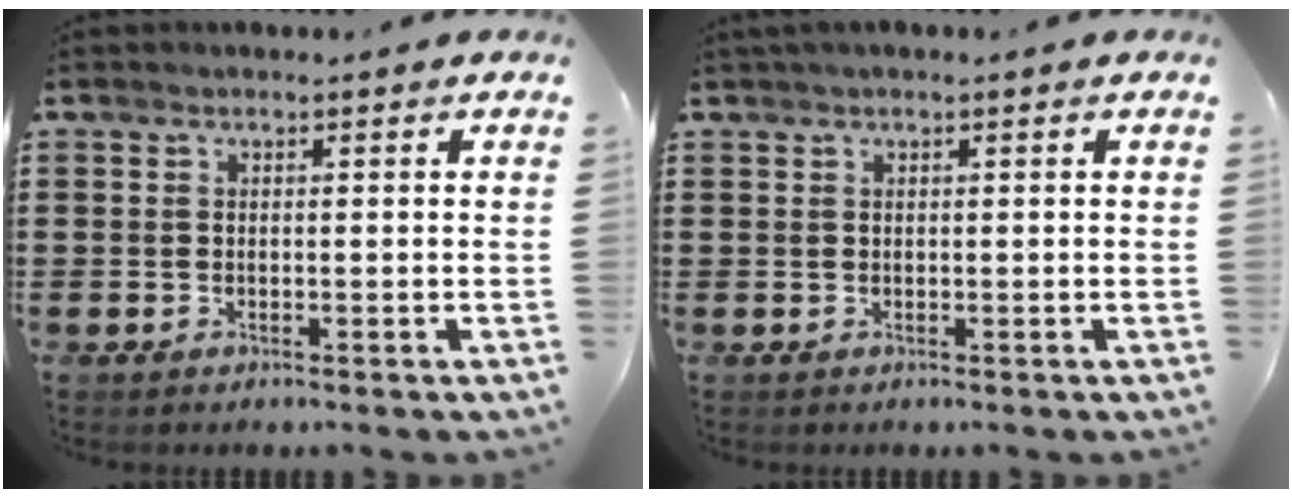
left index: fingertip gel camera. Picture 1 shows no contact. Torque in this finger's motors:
{"motor_torque": [0.90, -1.24, 0.36, 0.16]}